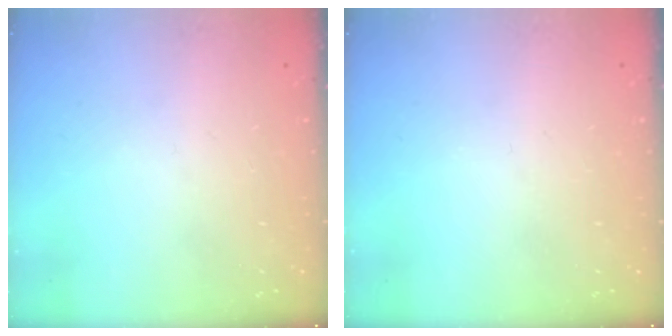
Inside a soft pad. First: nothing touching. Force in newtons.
{"total": 0.0}